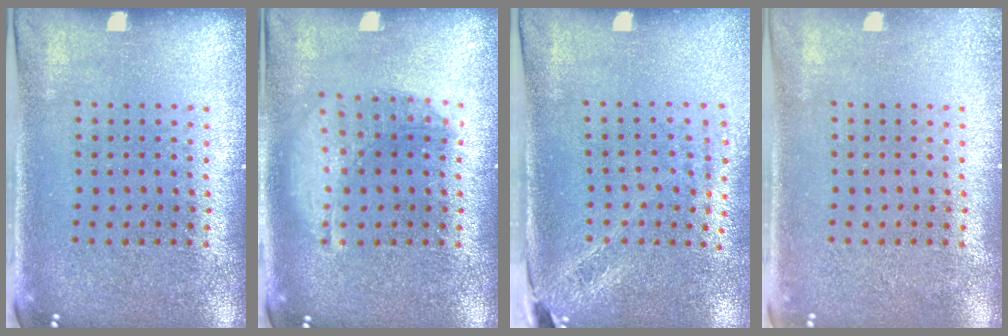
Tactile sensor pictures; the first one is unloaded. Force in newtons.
{"total": 1.4, "press": 1.3, "slide": 0.6}
{"total": 1.8, "press": 1.5, "slide": 1.1}
{"total": 0.9, "press": 0.8, "slide": 0.2}